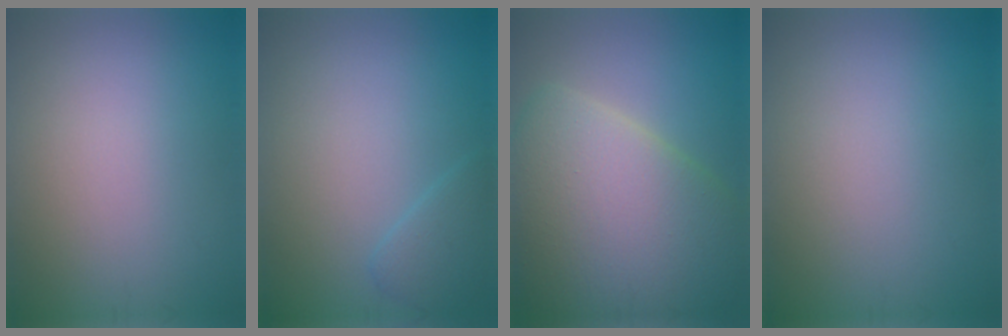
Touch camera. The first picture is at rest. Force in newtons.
{"total": 1.8, "press": 1.8, "slide": 0.1}
{"total": 12.1, "press": 12.0, "slide": 1.0}
{"total": 0.0}